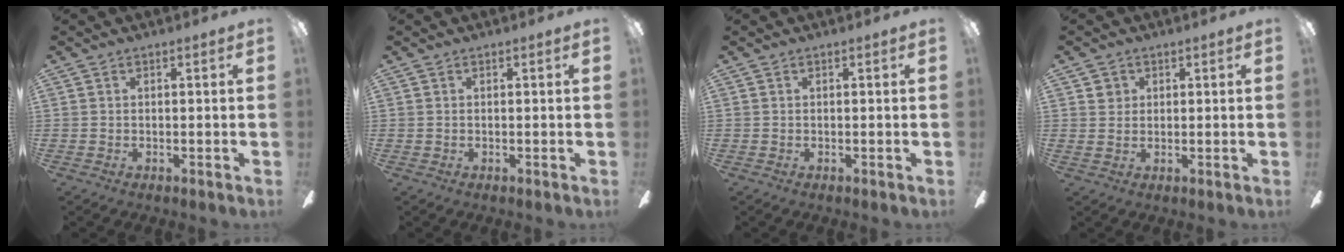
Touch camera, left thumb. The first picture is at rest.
{"total": 0.0}
{"total": 0.0}
{"total": 2.4, "force": [1.2, 2.1, 0.4], "torque": [0.004, -0.002, 0.019]}